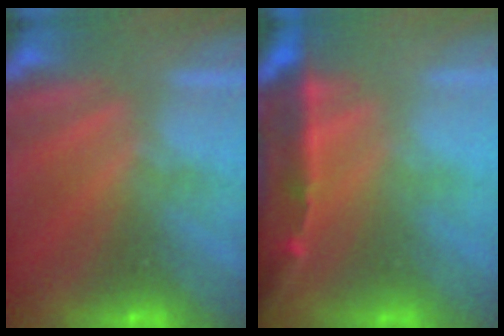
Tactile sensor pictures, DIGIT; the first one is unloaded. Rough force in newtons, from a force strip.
{"total": 3.9}